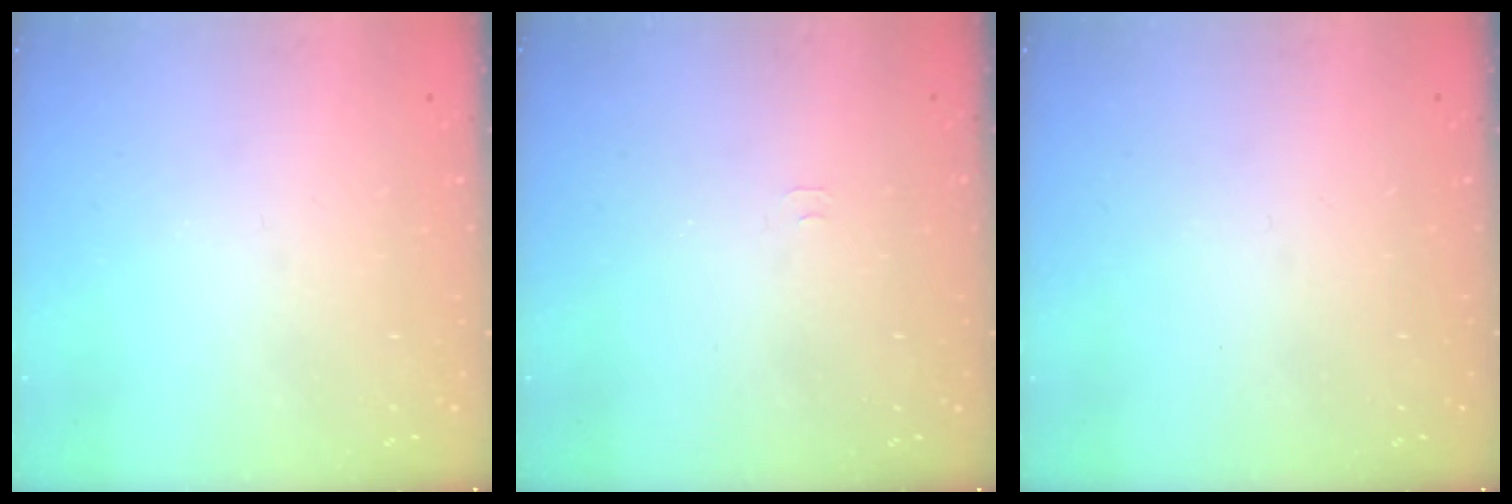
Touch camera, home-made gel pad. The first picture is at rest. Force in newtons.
{"total": 3.4, "press": 3.4, "slide": 0.3}
{"total": 0.0}